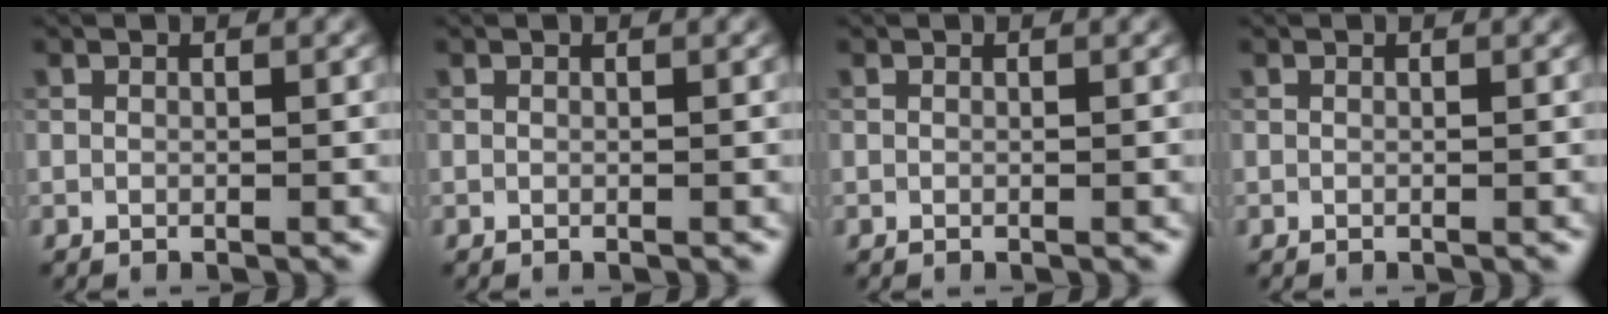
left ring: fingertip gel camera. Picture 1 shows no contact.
{"total": 0.0}
{"total": 0.0}
{"total": 0.0}